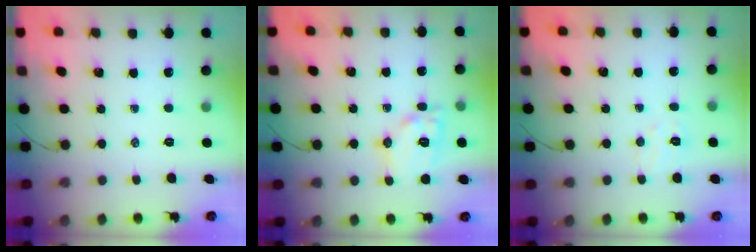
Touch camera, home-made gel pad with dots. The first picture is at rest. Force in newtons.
{"total": 11.3, "press": 11.3, "slide": 0.7}
{"total": 4.5, "press": 4.4, "slide": 1.0}